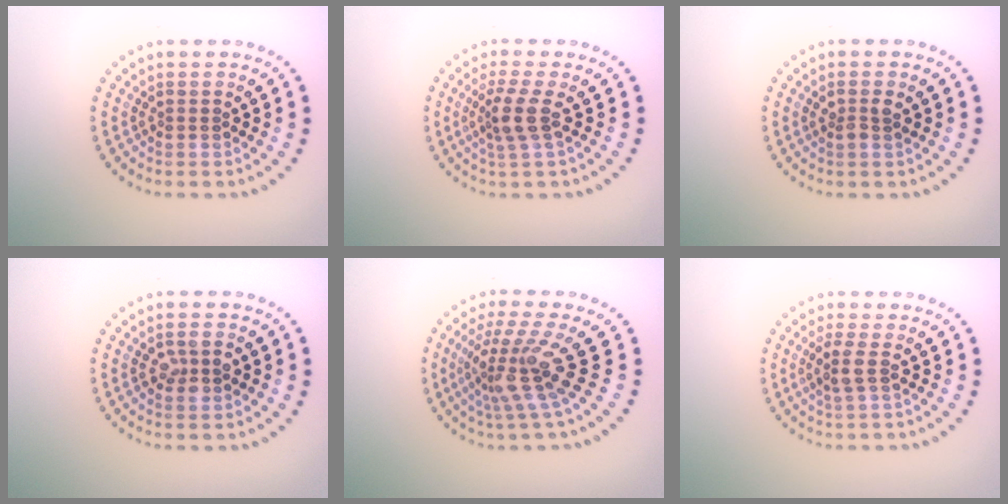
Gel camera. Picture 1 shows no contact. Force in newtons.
{"total": 2.8, "press": 2.1, "slide": 1.9}
{"total": 0.9, "press": 0.9, "slide": 0.3}
{"total": 2.0, "press": 2.0, "slide": 0.2}
{"total": 4.7, "press": 3.2, "slide": 3.4}
{"total": 1.8, "press": 1.5, "slide": 1.0}